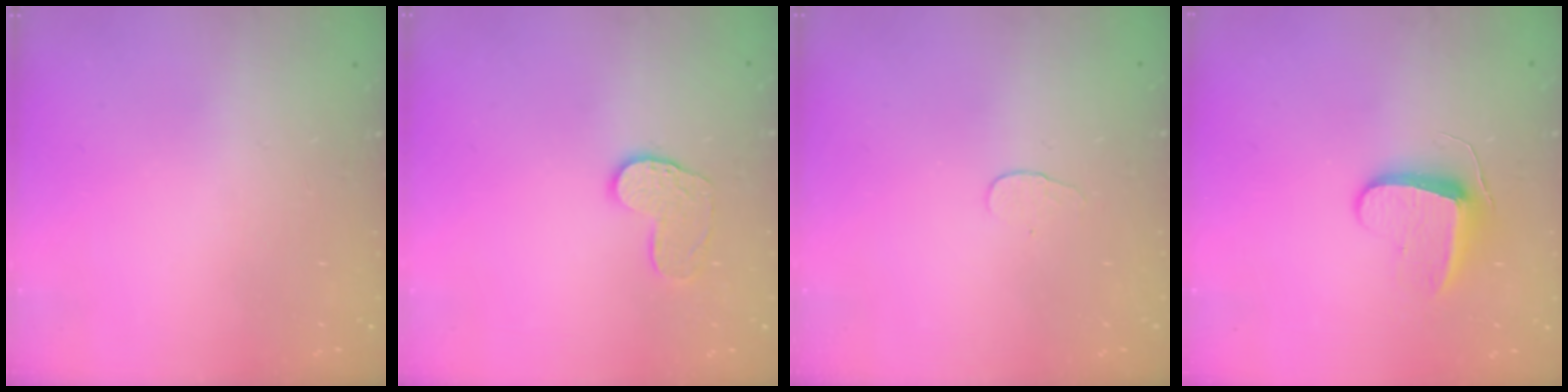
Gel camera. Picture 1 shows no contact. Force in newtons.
{"total": 8.8, "press": 8.8, "slide": 0.7}
{"total": 3.1, "press": 3.1, "slide": 0.3}
{"total": 8.8, "press": 8.8, "slide": 0.2}